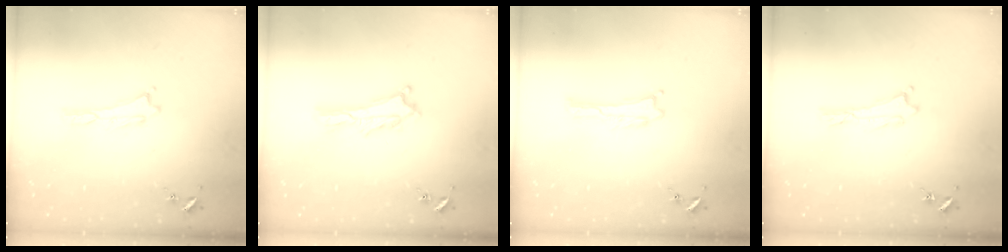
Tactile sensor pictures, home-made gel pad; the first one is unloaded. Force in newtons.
{"total": 3.4, "press": 3.4, "slide": 0.3}
{"total": 0.0}
{"total": 0.0}